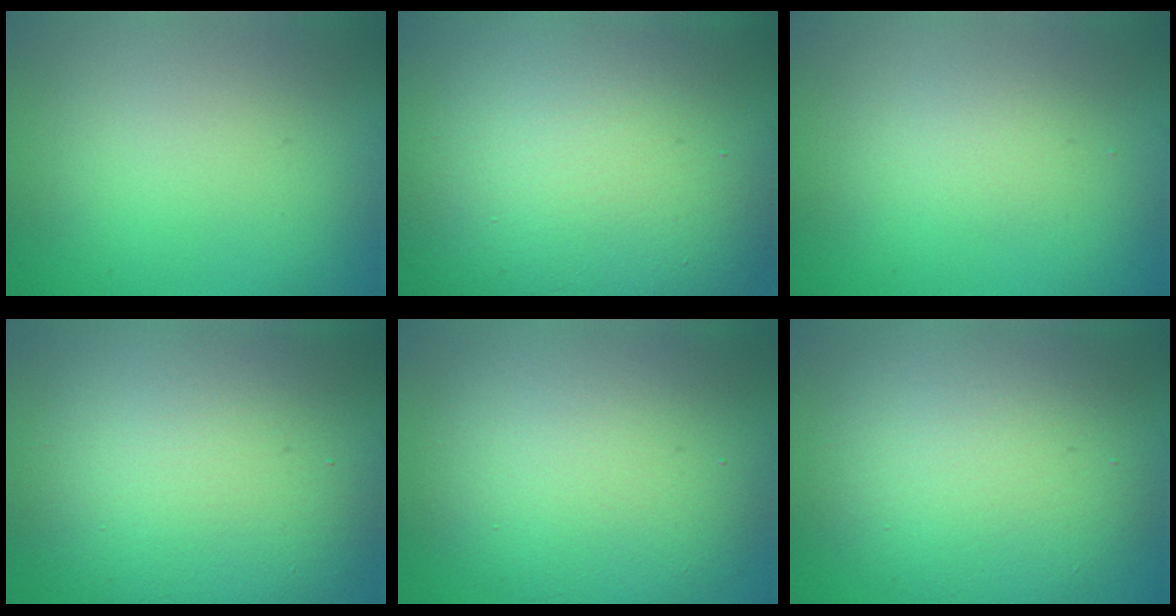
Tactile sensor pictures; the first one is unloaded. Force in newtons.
{"total": 21.9, "press": 21.9, "slide": 0.7}
{"total": 1.2, "press": 1.2, "slide": 0.0}
{"total": 14.6, "press": 14.5, "slide": 0.9}
{"total": 10.4, "press": 10.4, "slide": 0.5}
{"total": 9.3, "press": 9.3, "slide": 0.5}